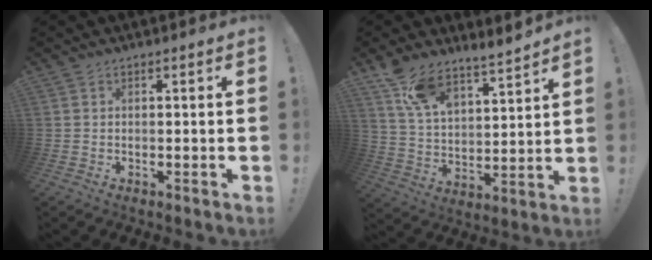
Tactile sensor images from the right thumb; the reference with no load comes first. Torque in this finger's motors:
{"motor_torque": [1.26, 1.35, 0.27, 0.27, 0.06]}